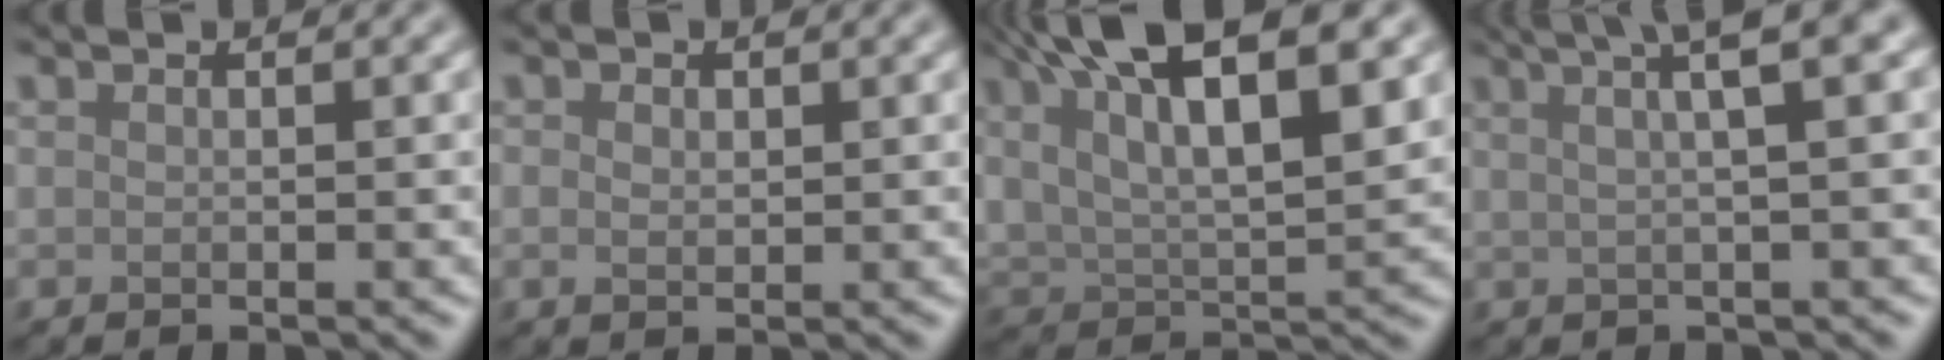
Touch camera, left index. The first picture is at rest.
{"total": 1.3, "force": [0.4, 0.9, 0.8], "torque": [-0.014, 0.000, 0.006]}
{"total": 13.2, "force": [7.1, 4.7, 10.1], "torque": [-0.154, 0.023, 0.099]}
{"total": 6.0, "force": [3.0, 1.4, 5.0], "torque": [-0.060, 0.024, 0.024]}